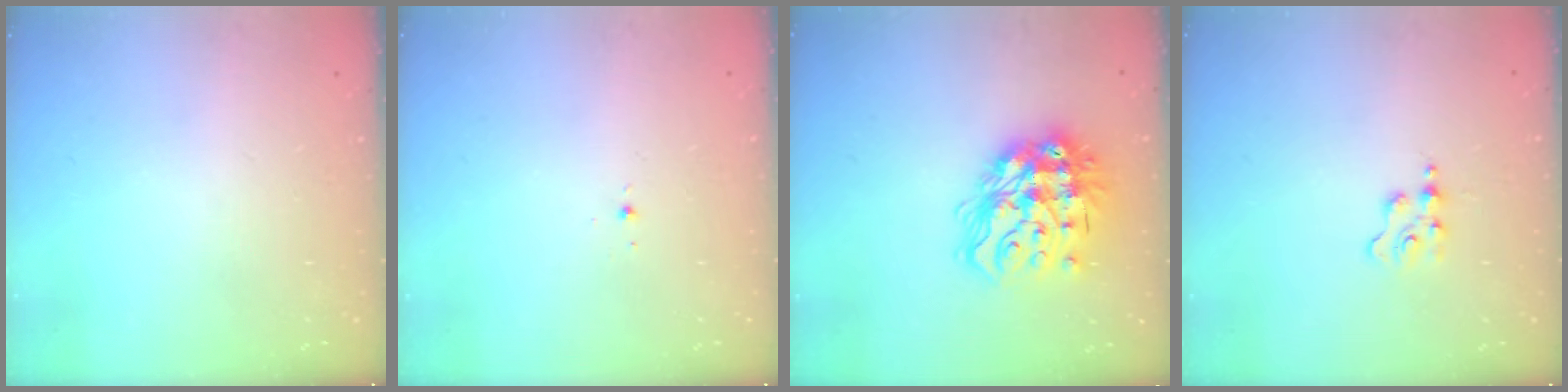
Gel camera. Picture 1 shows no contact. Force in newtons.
{"total": 2.9, "press": 2.8, "slide": 0.8}
{"total": 19.2, "press": 19.1, "slide": 1.6}
{"total": 1.8, "press": 1.8, "slide": 0.3}